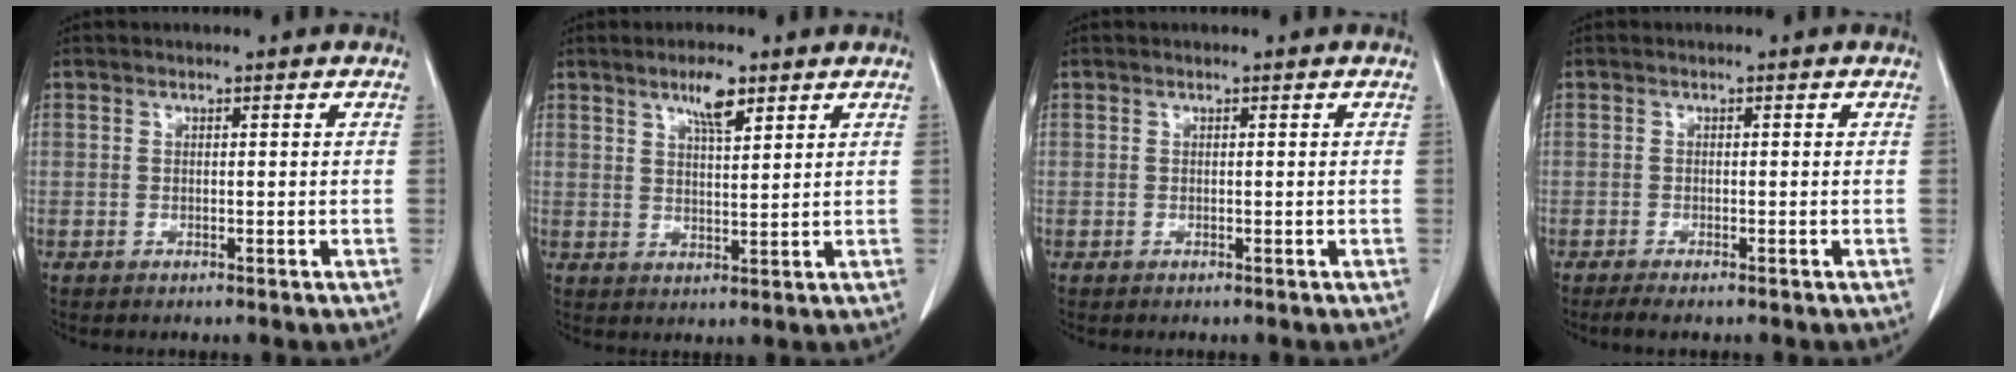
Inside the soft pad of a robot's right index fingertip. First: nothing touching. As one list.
[{"total": 4.7, "force": [3.0, 1.0, 3.5], "torque": [-0.064, 0.000, 0.052]}, {"total": 0.0}, {"total": 2.2, "force": [-1.7, 0.2, 1.4], "torque": [-0.022, -0.005, -0.027]}]